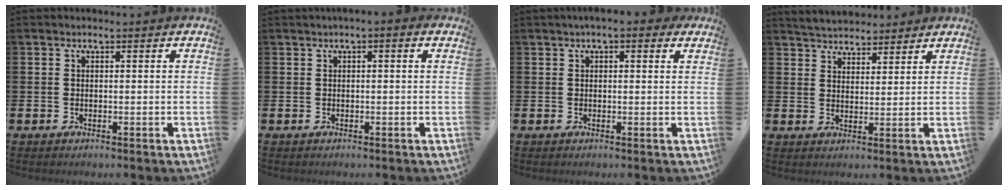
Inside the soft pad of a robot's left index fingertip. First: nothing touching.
{"total": 0.7, "force": [-0.1, 0.1, 0.7], "torque": [-0.012, 0.002, -0.002]}
{"total": 1.1, "force": [0.6, 0.6, 0.8], "torque": [-0.008, 0.005, 0.007]}
{"total": 4.3, "force": [4.2, 0.8, -0.3], "torque": [-0.018, -0.017, 0.079]}